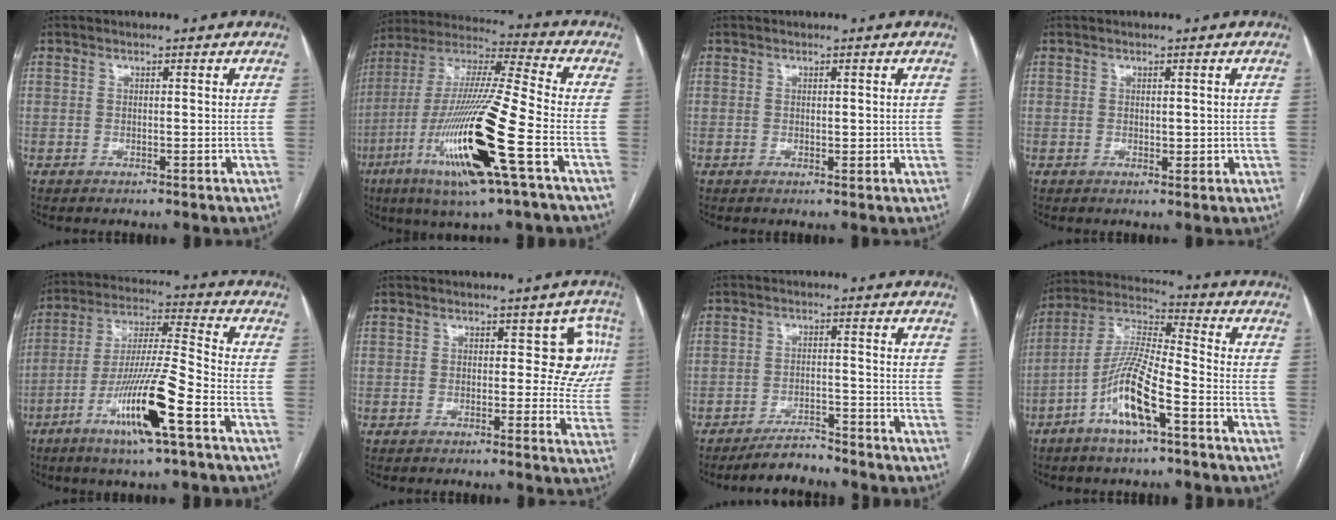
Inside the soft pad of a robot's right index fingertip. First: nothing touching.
{"total": 21.4, "force": [-8.0, 1.0, 19.8], "torque": [-0.412, -0.029, -0.150]}
{"total": 0.8, "force": [0.2, 0.6, 0.4], "torque": [-0.004, 0.000, 0.005]}
{"total": 1.2, "force": [0.2, 0.9, 0.8], "torque": [-0.009, -0.001, 0.007]}
{"total": 15.7, "force": [-7.4, 0.5, 13.8], "torque": [-0.273, -0.014, -0.132]}
{"total": 7.2, "force": [1.6, 4.1, 5.7], "torque": [-0.033, 0.018, 0.013]}
{"total": 4.2, "force": [-4.1, 0.7, 0.9], "torque": [-0.019, -0.011, -0.072]}
{"total": 12.1, "force": [-5.6, 2.0, 10.5], "torque": [-0.219, 0.001, -0.110]}